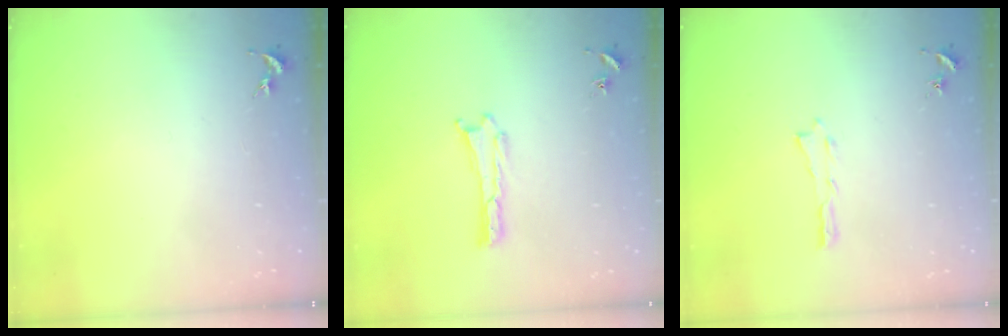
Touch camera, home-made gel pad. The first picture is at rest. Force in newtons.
{"total": 0.0}
{"total": 0.0}